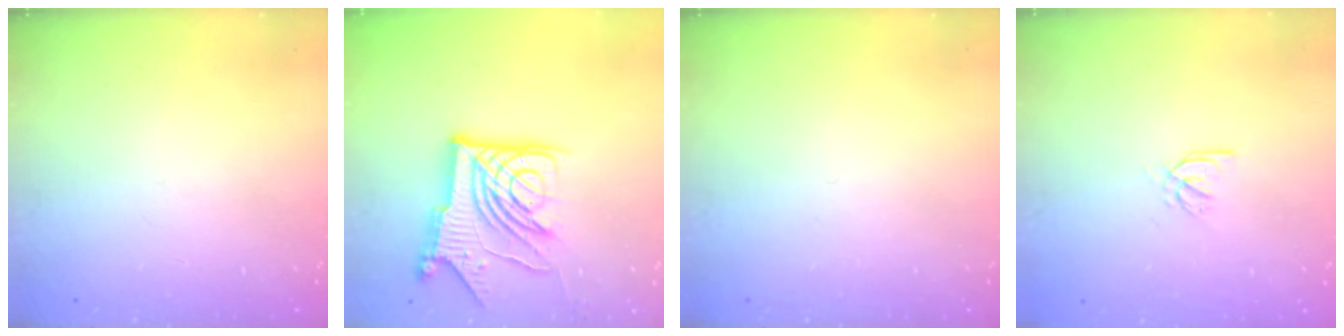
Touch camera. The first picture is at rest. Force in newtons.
{"total": 14.9, "press": 14.8, "slide": 1.8}
{"total": 0.0}
{"total": 2.6, "press": 2.5, "slide": 0.6}